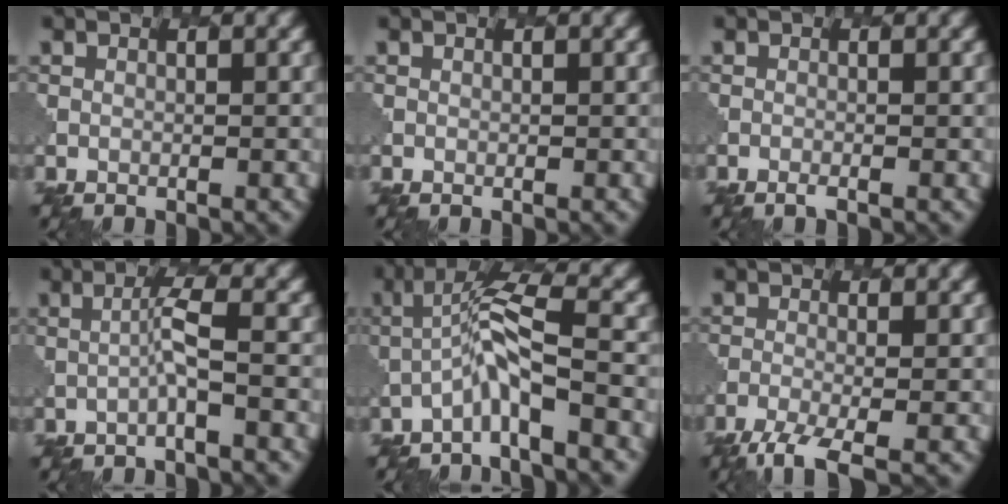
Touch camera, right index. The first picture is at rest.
{"total": 0.0}
{"total": 0.6, "force": [-0.4, 0.1, 0.5], "torque": [-0.004, 0.000, -0.010]}
{"total": 2.0, "force": [-0.4, -0.1, 1.9], "torque": [-0.041, 0.007, -0.013]}
{"total": 4.0, "force": [-2.0, 0.3, 3.4], "torque": [-0.066, 0.015, -0.046]}
{"total": 3.8, "force": [-2.5, 0.8, 2.7], "torque": [-0.049, -0.009, -0.057]}